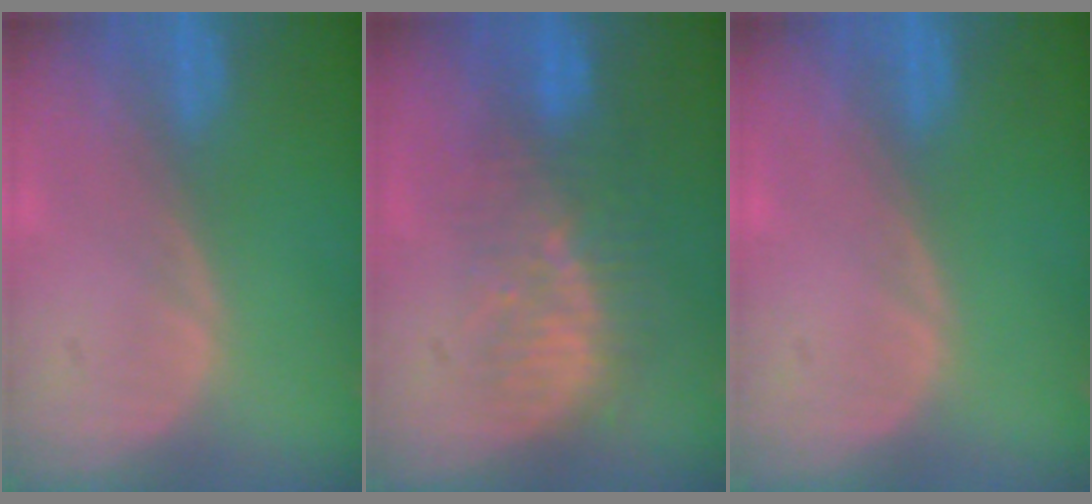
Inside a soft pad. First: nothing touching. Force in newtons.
{"total": 8.4, "press": 7.8, "slide": 3.0}
{"total": 0.0}